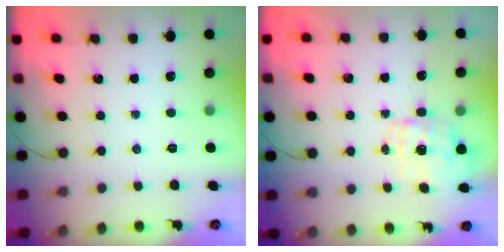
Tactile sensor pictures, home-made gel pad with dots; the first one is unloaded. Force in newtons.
{"total": 1.8, "press": 1.7, "slide": 0.6}